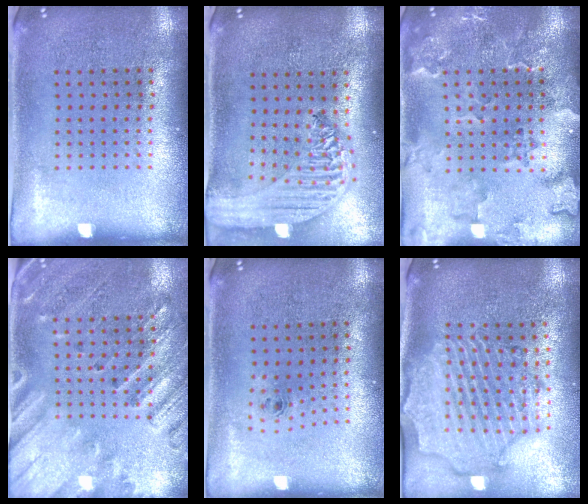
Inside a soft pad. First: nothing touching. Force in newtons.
{"total": 2.4, "press": 2.1, "slide": 1.2}
{"total": 2.3, "press": 2.2, "slide": 0.8}
{"total": 2.4, "press": 2.0, "slide": 1.4}
{"total": 0.6, "press": 0.2, "slide": 0.6}
{"total": 2.8, "press": 2.5, "slide": 1.3}